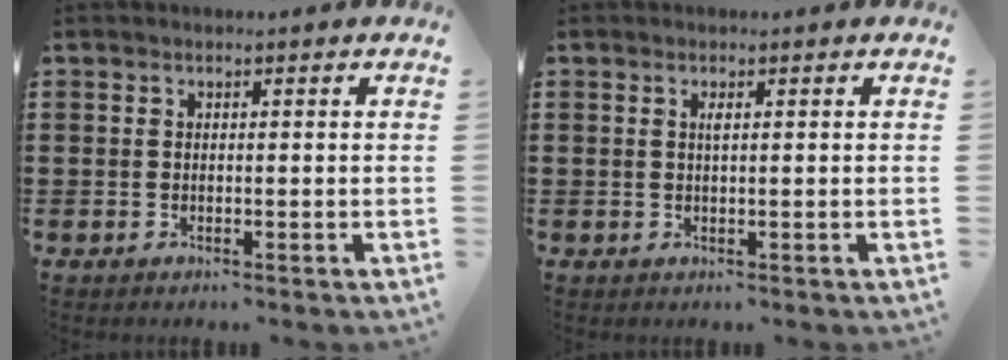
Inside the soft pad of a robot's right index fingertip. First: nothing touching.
{"total": 0.8, "force": [0.3, 0.1, 0.8], "torque": [-0.016, -0.001, 0.005]}